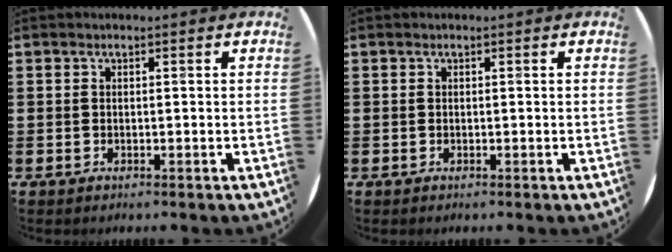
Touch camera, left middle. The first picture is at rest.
{"total": 0.0}